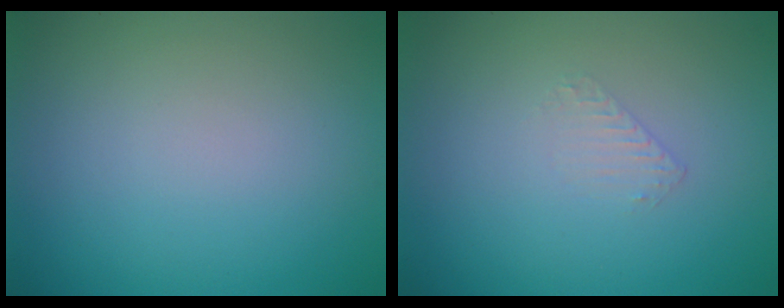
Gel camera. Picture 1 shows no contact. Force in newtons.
{"total": 0.6, "press": 0.4, "slide": 0.5}